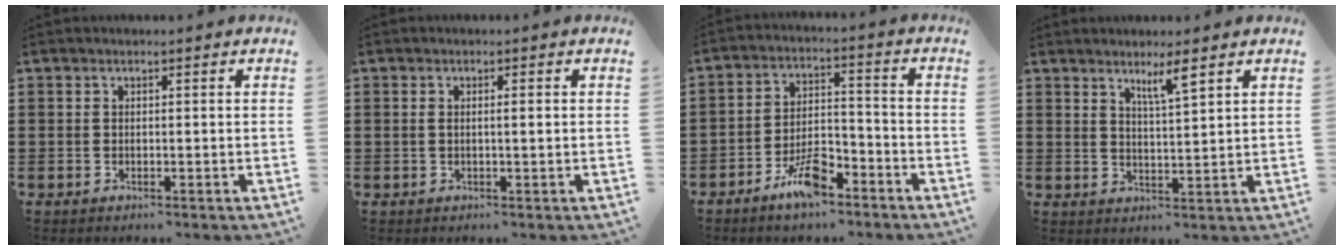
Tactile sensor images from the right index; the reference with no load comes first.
{"total": 1.2, "force": [0.0, 0.1, 1.2], "torque": [-0.023, 0.000, 0.000]}
{"total": 6.6, "force": [-4.5, 2.2, 4.2], "torque": [-0.085, 0.009, -0.085]}
{"total": 3.7, "force": [2.7, 0.1, 2.6], "torque": [-0.040, -0.006, 0.042]}